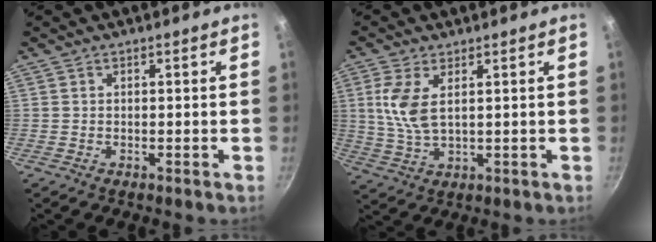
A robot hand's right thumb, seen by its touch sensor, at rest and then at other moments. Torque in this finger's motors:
{"motor_torque": [-0.34, 0.61, 0.48, 0.65, 0.08]}